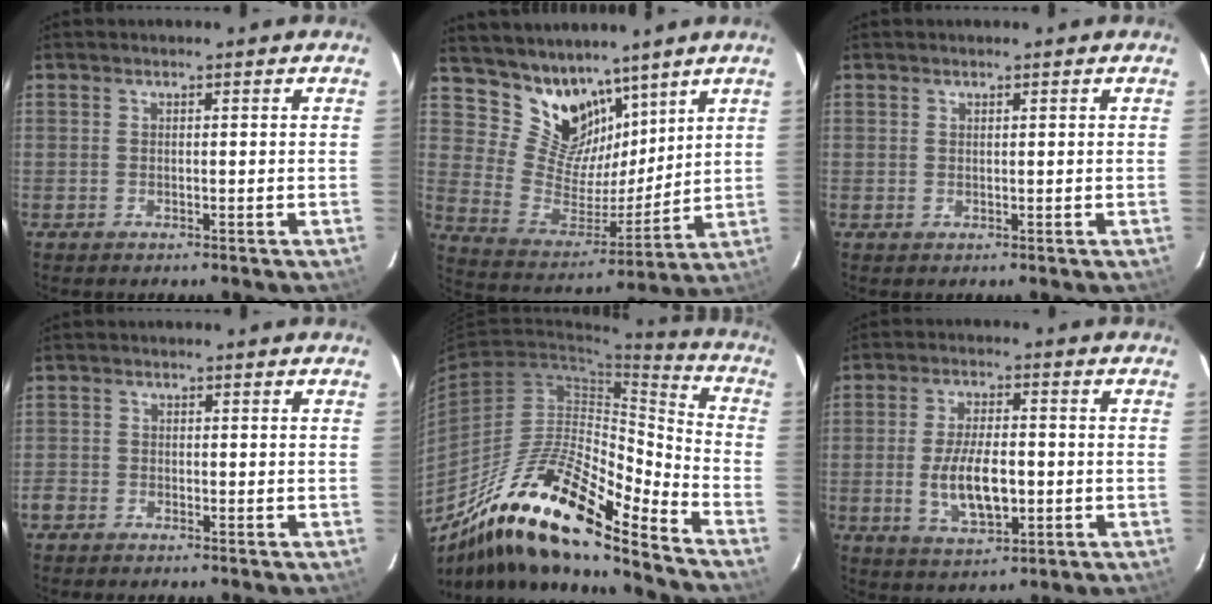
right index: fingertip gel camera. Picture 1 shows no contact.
{"total": 13.8, "force": [10.3, 8.1, 4.2], "torque": [-0.087, 0.000, 0.204]}
{"total": 0.8, "force": [0.4, 0.7, 0.0], "torque": [0.002, 0.004, 0.006]}
{"total": 2.3, "force": [-1.7, 1.5, 0.4], "torque": [-0.014, 0.000, -0.034]}
{"total": 21.1, "force": [-15.1, 4.3, 14.1], "torque": [-0.246, -0.011, -0.280]}
{"total": 9.8, "force": [-1.8, 4.3, 8.7], "torque": [-0.168, -0.008, -0.025]}